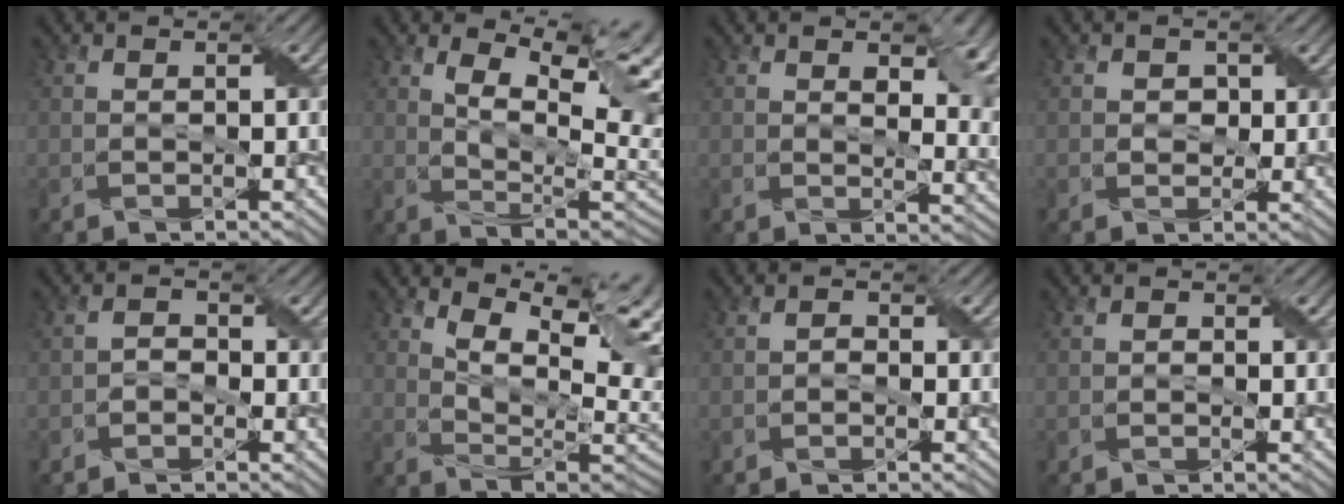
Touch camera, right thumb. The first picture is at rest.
{"total": 13.8, "force": [5.2, 5.6, 11.5], "torque": [-0.186, 0.017, 0.079]}
{"total": 8.6, "force": [3.6, 4.2, 6.7], "torque": [-0.094, -0.011, 0.064]}
{"total": 2.0, "force": [0.6, 1.7, 0.8], "torque": [-0.019, -0.002, 0.003]}
{"total": 1.4, "force": [-0.8, 1.0, 0.4], "torque": [-0.010, 0.006, -0.022]}
{"total": 13.8, "force": [6.4, 5.4, 10.9], "torque": [-0.186, 0.016, 0.102]}
{"total": 0.8, "force": [-0.5, 0.6, 0.2], "torque": [-0.006, 0.001, -0.012]}
{"total": 0.5, "force": [-0.3, 0.4, 0.0], "torque": [0.000, -0.002, -0.007]}